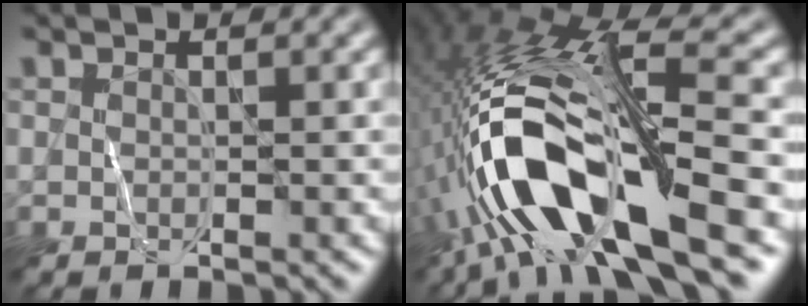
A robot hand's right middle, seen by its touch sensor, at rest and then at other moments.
{"total": 14.8, "force": [-5.3, 4.1, 13.2], "torque": [-0.266, 0.012, -0.090]}